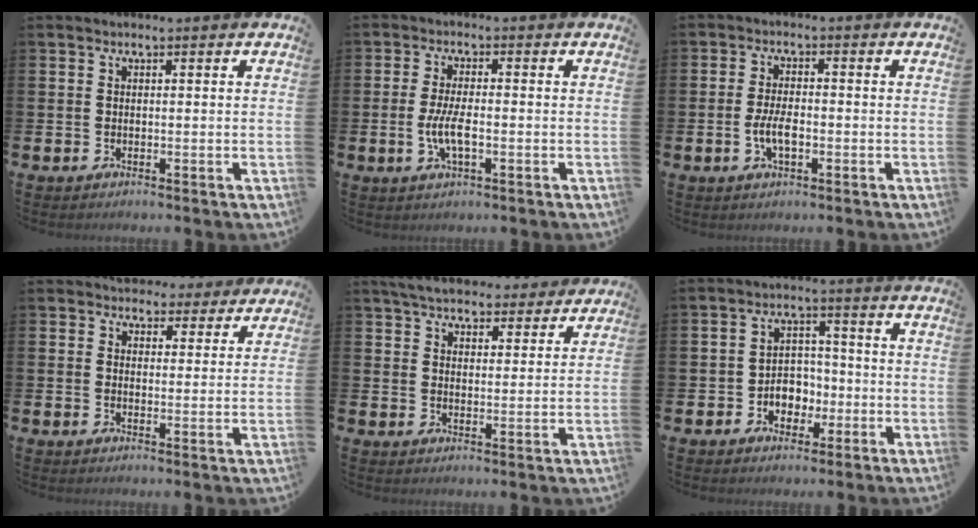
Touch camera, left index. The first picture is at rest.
{"total": 4.5, "force": [-0.9, 1.5, 4.1], "torque": [-0.077, -0.004, -0.021]}
{"total": 3.9, "force": [-0.8, 1.6, 3.4], "torque": [-0.061, -0.001, -0.018]}
{"total": 4.0, "force": [3.5, 1.9, -0.1], "torque": [-0.002, -0.019, 0.061]}
{"total": 5.9, "force": [5.6, 1.5, 1.1], "torque": [-0.039, -0.024, 0.101]}
{"total": 4.1, "force": [-1.6, 3.4, 1.4], "torque": [-0.032, 0.007, -0.039]}